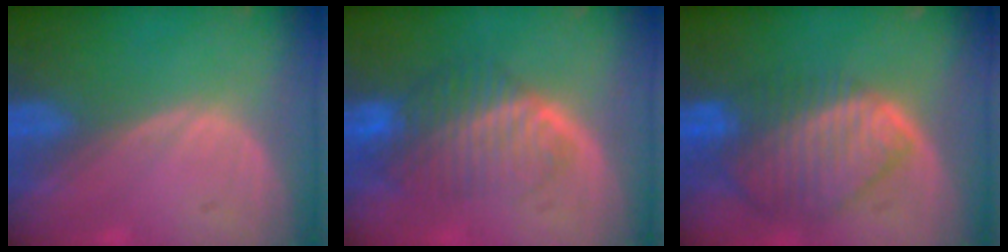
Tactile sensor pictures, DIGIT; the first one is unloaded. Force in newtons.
{"total": 8.1, "press": 7.2, "slide": 3.8}
{"total": 9.4, "press": 8.2, "slide": 4.7}